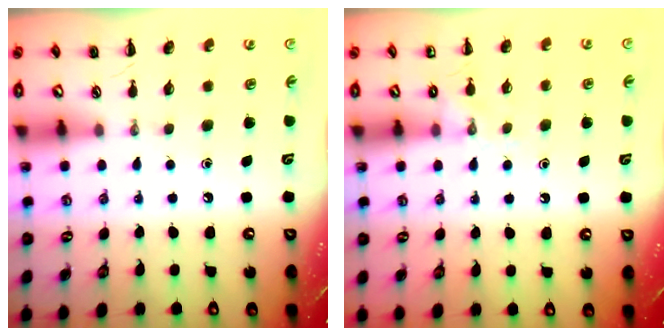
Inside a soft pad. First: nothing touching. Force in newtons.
{"total": 6.9, "press": 6.6, "slide": 1.8}